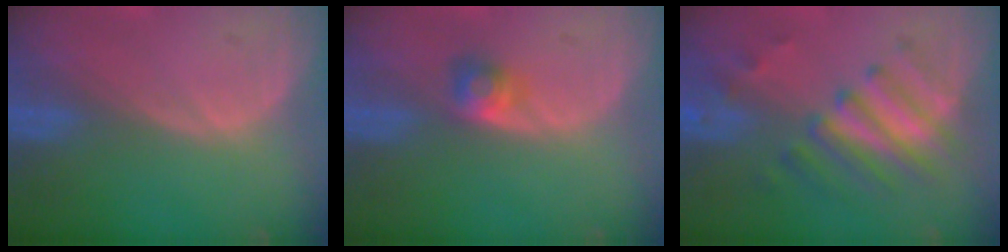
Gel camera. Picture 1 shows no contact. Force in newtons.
{"total": 2.6, "press": 2.4, "slide": 1.0}
{"total": 7.8, "press": 7.0, "slide": 3.5}